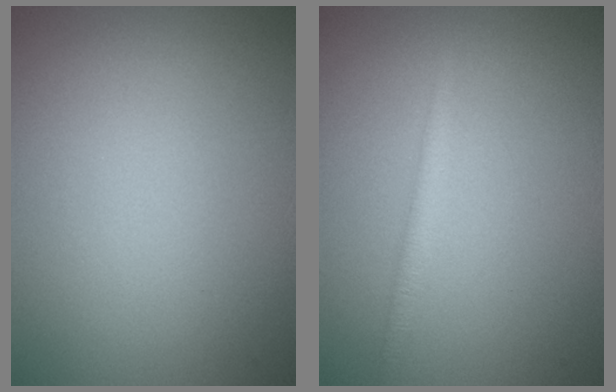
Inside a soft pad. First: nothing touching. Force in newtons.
{"total": 1.8, "press": 1.7, "slide": 0.1}